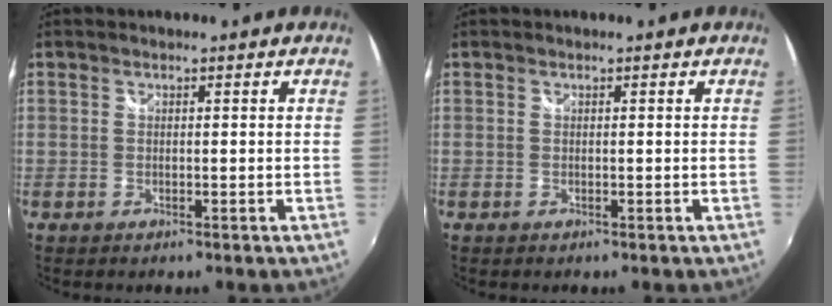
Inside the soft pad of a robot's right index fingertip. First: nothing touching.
{"total": 0.0}